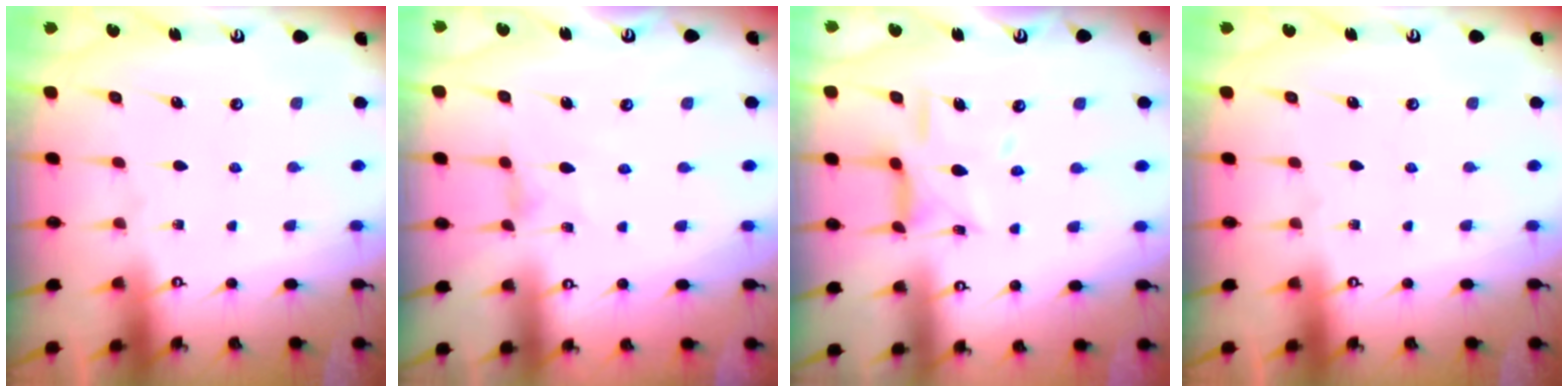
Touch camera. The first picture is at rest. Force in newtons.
{"total": 0.0}
{"total": 10.6, "press": 10.6, "slide": 0.7}
{"total": 0.0}